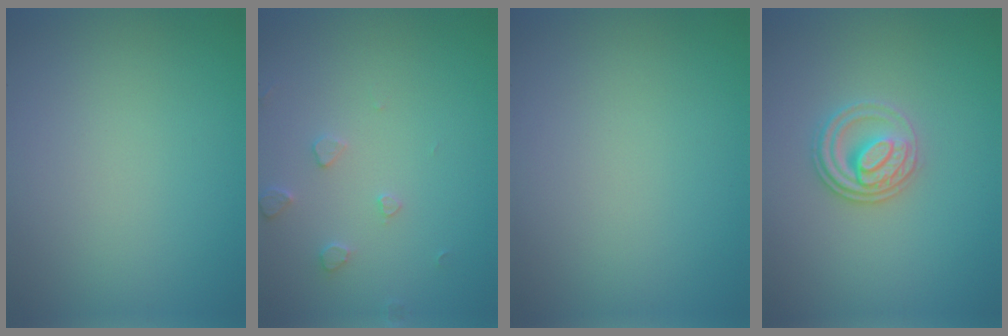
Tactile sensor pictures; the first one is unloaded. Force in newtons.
{"total": 1.5, "press": 1.5, "slide": 0.3}
{"total": 0.0}
{"total": 2.7, "press": 2.5, "slide": 0.9}